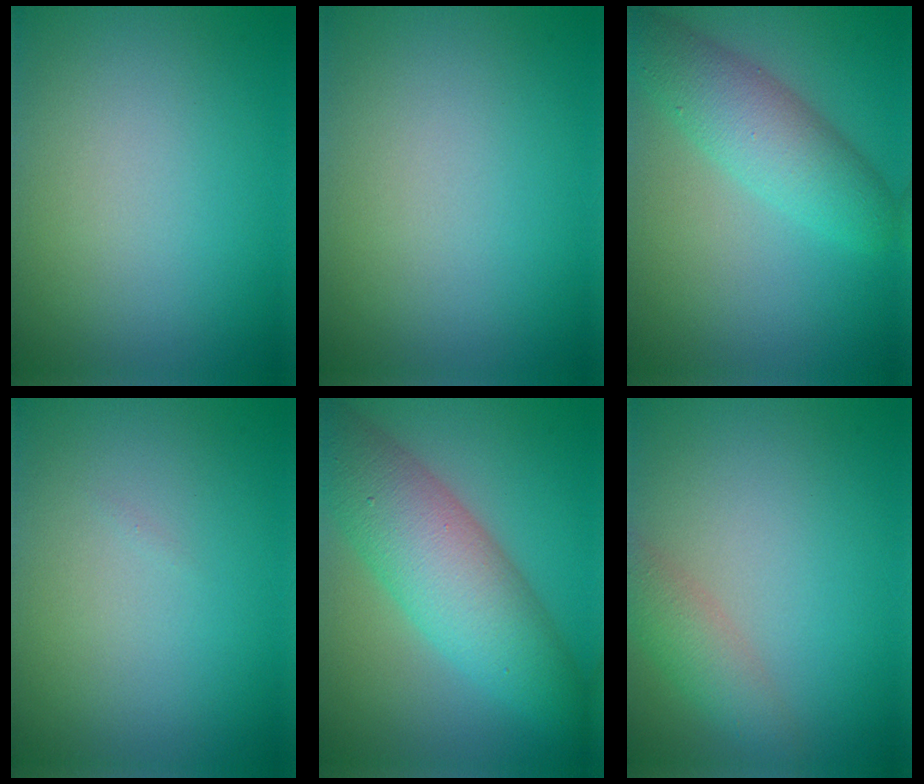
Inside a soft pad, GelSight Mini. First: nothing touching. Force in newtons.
{"total": 0.0}
{"total": 5.2, "press": 5.2, "slide": 0.2}
{"total": 0.0}
{"total": 8.2, "press": 8.2, "slide": 0.2}
{"total": 2.5, "press": 2.5, "slide": 0.1}